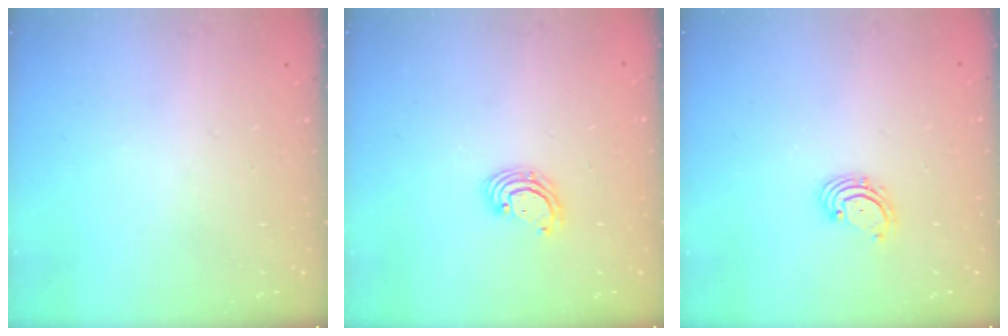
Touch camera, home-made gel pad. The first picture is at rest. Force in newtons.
{"total": 3.1, "press": 3.1, "slide": 0.1}
{"total": 1.8, "press": 1.7, "slide": 0.7}